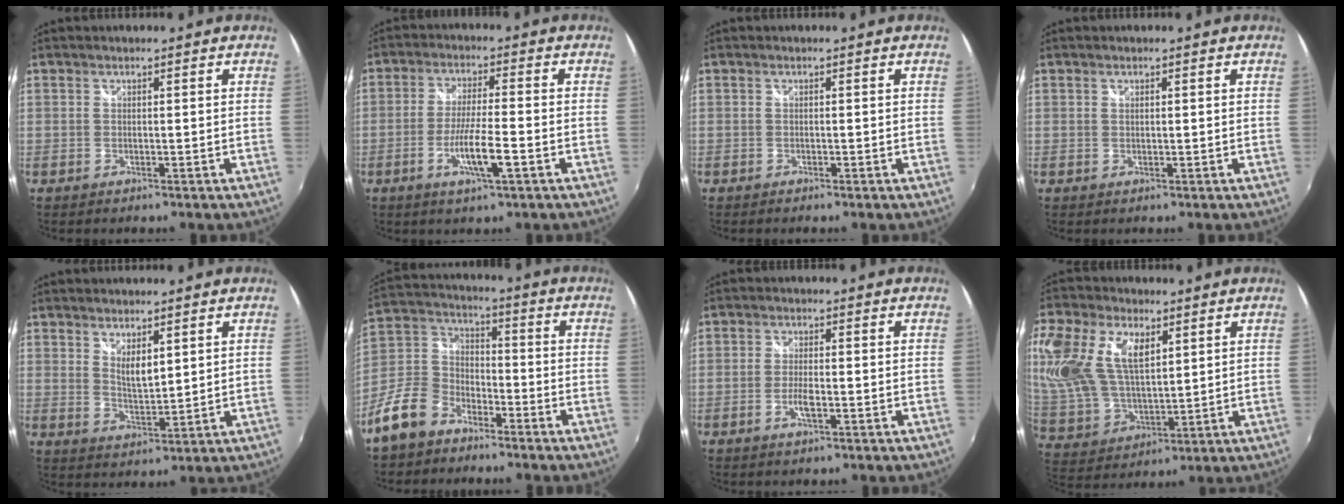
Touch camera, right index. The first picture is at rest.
{"total": 7.8, "force": [-3.0, 0.5, 7.1], "torque": [-0.135, -0.010, -0.056]}
{"total": 0.0}
{"total": 0.5, "force": [0.3, 0.2, 0.4], "torque": [-0.008, 0.001, 0.004]}
{"total": 4.4, "force": [2.3, 1.7, 3.4], "torque": [-0.054, -0.009, 0.040]}
{"total": 12.7, "force": [-8.4, 7.8, 5.5], "torque": [-0.140, 0.031, -0.162]}
{"total": 3.1, "force": [-1.2, 0.8, 2.8], "torque": [-0.059, -0.002, -0.025]}
{"total": 19.8, "force": [7.3, 11.2, 14.6], "torque": [-0.329, 0.027, 0.153]}